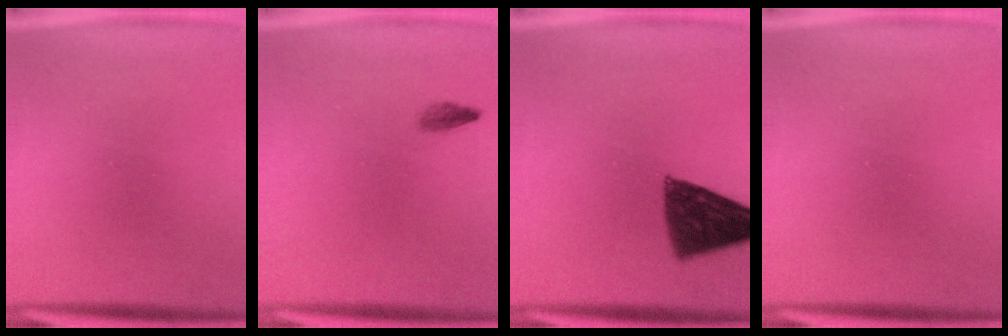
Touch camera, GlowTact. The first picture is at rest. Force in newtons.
{"total": 0.9}
{"total": 10.4}
{"total": 0.0}